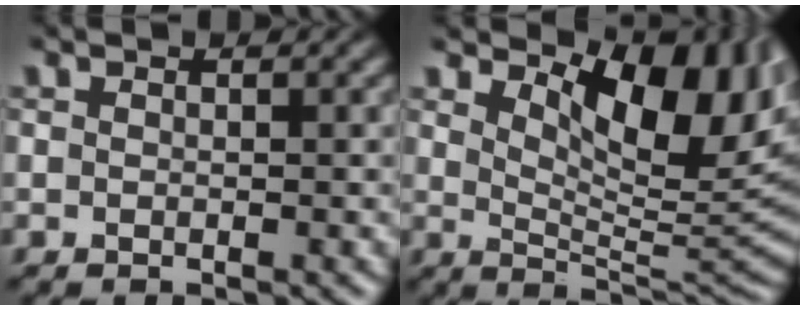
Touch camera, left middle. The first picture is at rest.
{"total": 9.8, "force": [3.6, 4.7, 7.9], "torque": [-0.112, -0.010, 0.058]}